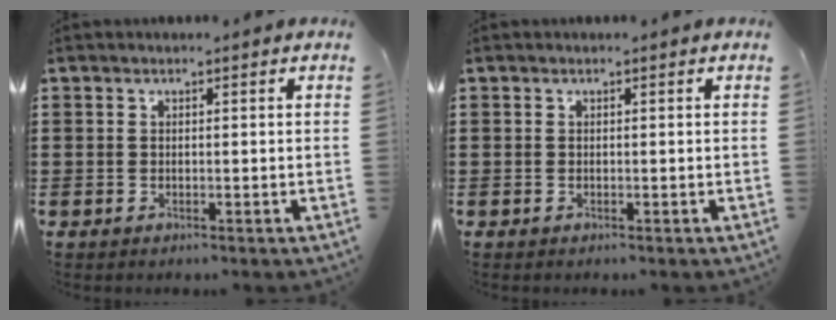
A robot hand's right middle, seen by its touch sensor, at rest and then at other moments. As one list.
[{"total": 0.0}]